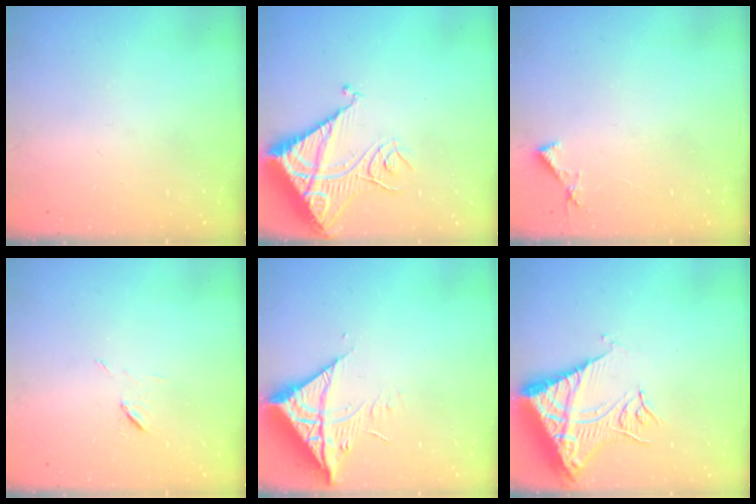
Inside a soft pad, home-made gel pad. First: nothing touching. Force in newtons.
{"total": 15.5, "press": 15.4, "slide": 1.6}
{"total": 3.6, "press": 3.6, "slide": 0.3}
{"total": 6.6, "press": 6.3, "slide": 2.0}
{"total": 10.4, "press": 10.3, "slide": 1.4}
{"total": 14.5, "press": 14.4, "slide": 1.8}